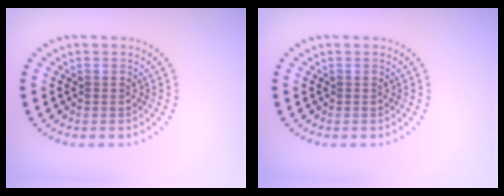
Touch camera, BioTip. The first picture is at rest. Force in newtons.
{"total": 0.0}